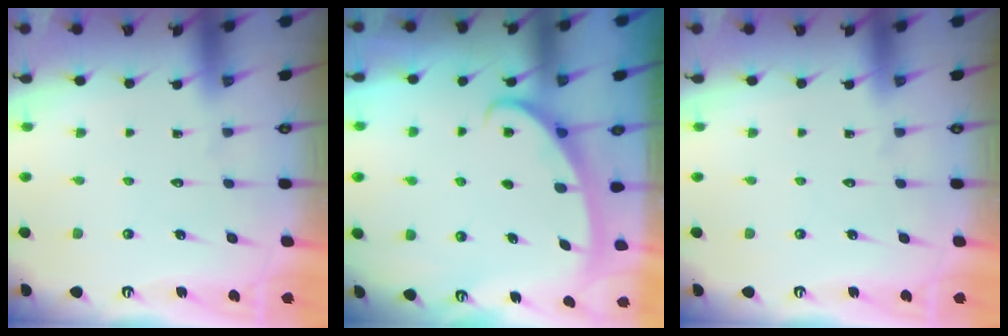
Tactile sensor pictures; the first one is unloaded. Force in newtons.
{"total": 2.7, "press": 2.7, "slide": 0.3}
{"total": 0.0}